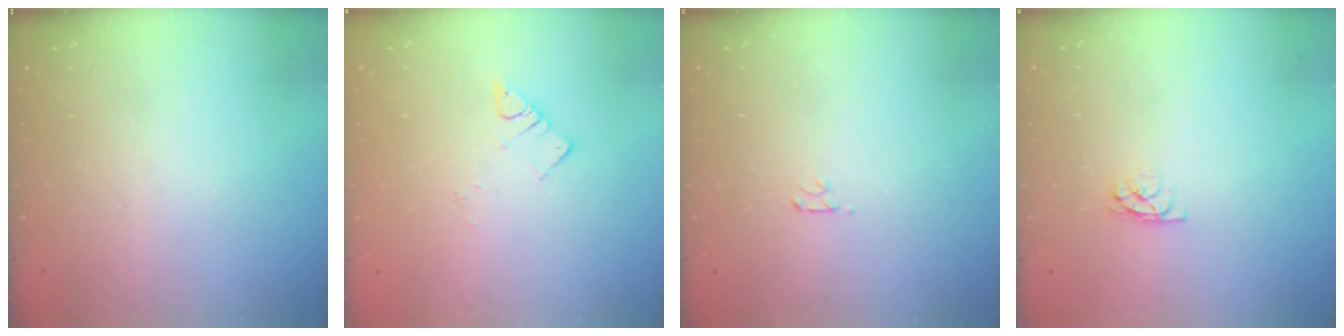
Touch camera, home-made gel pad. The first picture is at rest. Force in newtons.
{"total": 3.6, "press": 3.6, "slide": 0.3}
{"total": 2.5, "press": 2.4, "slide": 0.3}
{"total": 3.9, "press": 3.9, "slide": 0.3}